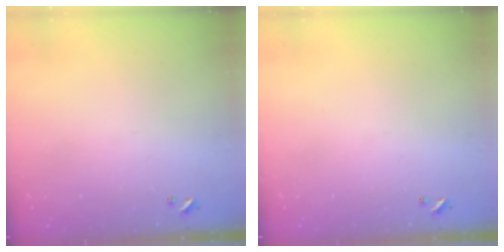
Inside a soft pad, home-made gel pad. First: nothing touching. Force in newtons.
{"total": 0.0}